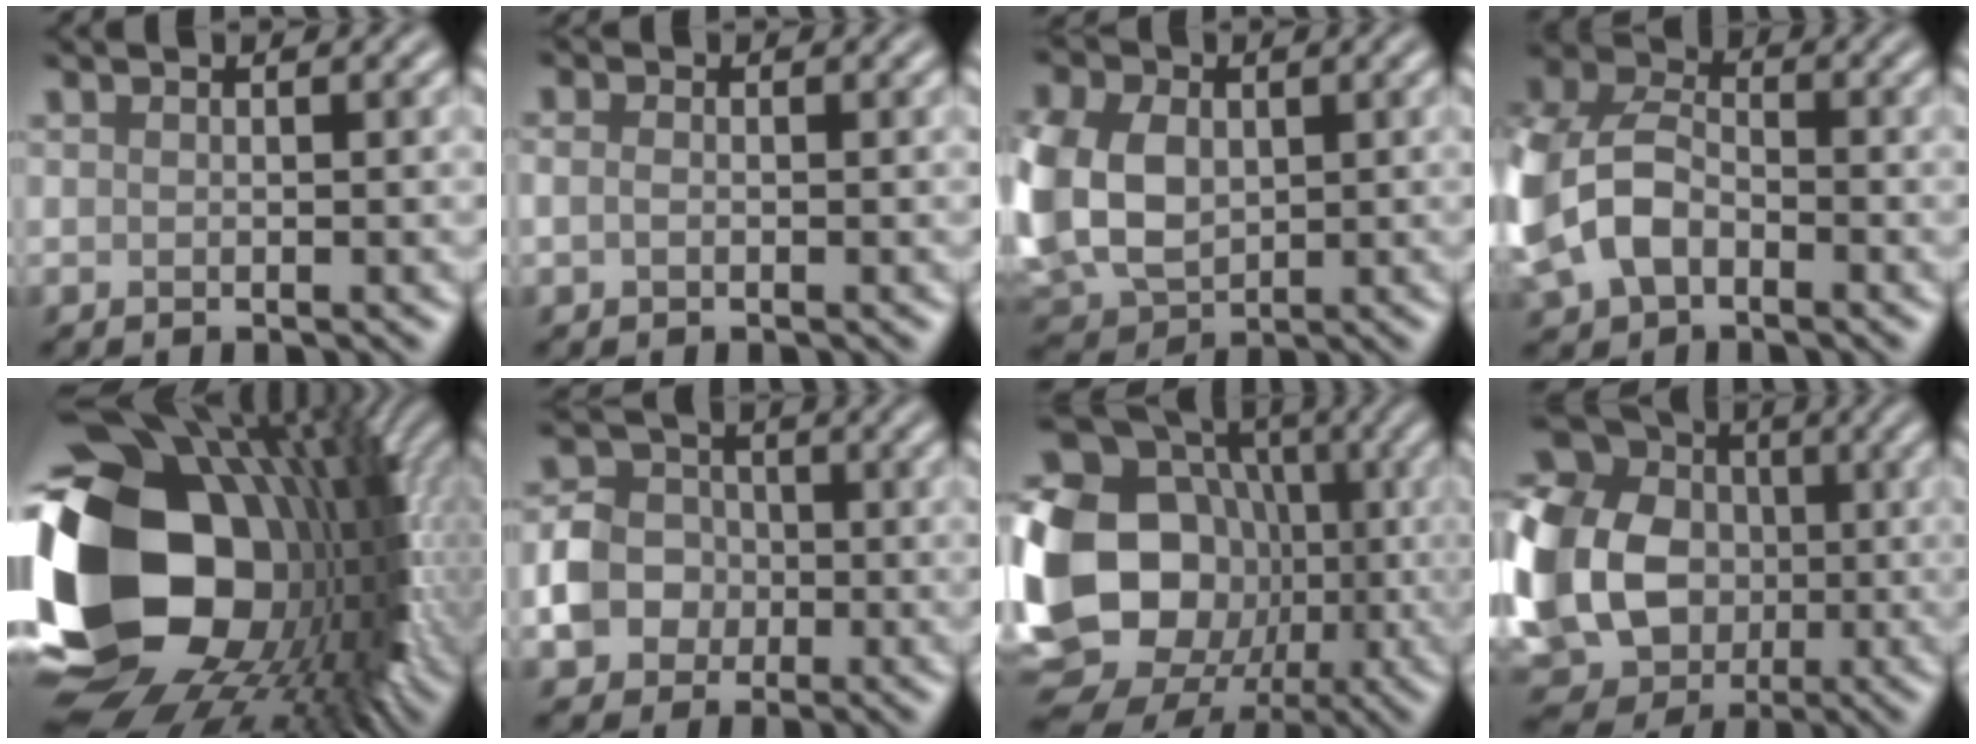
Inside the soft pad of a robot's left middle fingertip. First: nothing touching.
{"total": 1.3, "force": [0.0, 0.9, 0.9], "torque": [-0.019, 0.002, -0.004]}
{"total": 13.7, "force": [0.7, 10.3, 9.0], "torque": [-0.201, 0.004, -0.010]}
{"total": 9.1, "force": [-1.8, 6.6, 6.0], "torque": [-0.153, 0.004, -0.051]}
{"total": 21.7, "force": [-1.7, 15.7, 14.9], "torque": [-0.307, -0.035, -0.001]}
{"total": 4.9, "force": [-1.1, 4.3, 2.2], "torque": [-0.032, 0.002, -0.030]}
{"total": 23.1, "force": [-2.6, 19.8, 11.6], "torque": [-0.218, 0.002, -0.090]}
{"total": 22.3, "force": [0.0, 19.6, 10.7], "torque": [-0.257, 0.022, -0.051]}